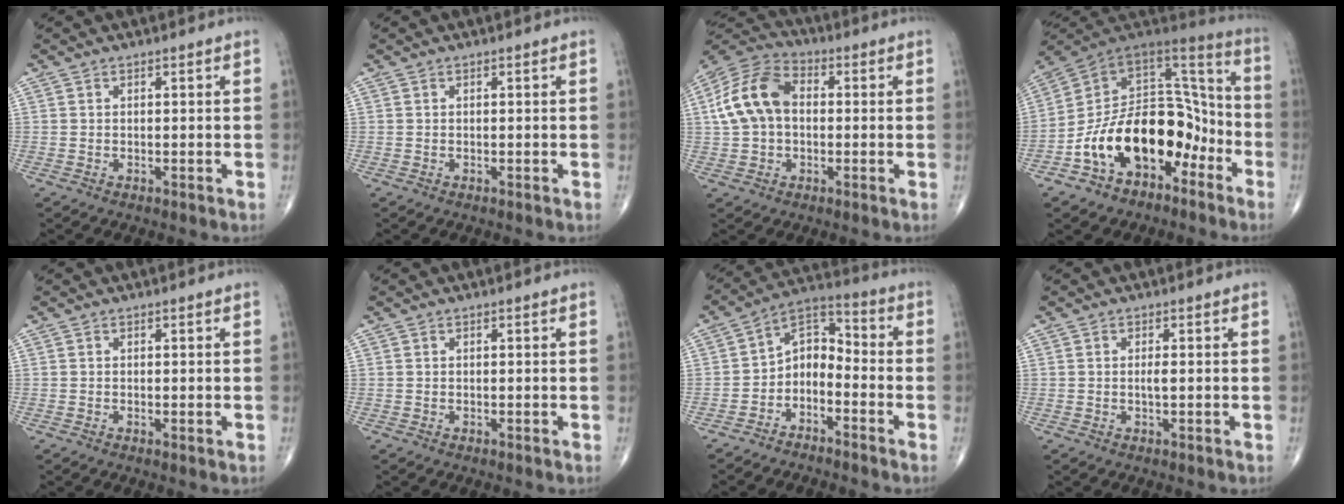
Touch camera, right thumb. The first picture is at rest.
{"total": 0.0}
{"total": 12.8, "force": [1.0, 8.9, 9.1], "torque": [-0.172, 0.032, 0.007]}
{"total": 21.3, "force": [-8.4, 13.7, 14.0], "torque": [-0.180, 0.100, -0.136]}
{"total": 0.5, "force": [-0.1, 0.2, 0.5], "torque": [-0.011, -0.003, -0.002]}
{"total": 0.0}
{"total": 8.3, "force": [-4.0, 5.3, 5.0], "torque": [-0.062, 0.069, -0.087]}
{"total": 1.3, "force": [-0.1, 0.3, 1.3], "torque": [-0.026, -0.001, -0.002]}